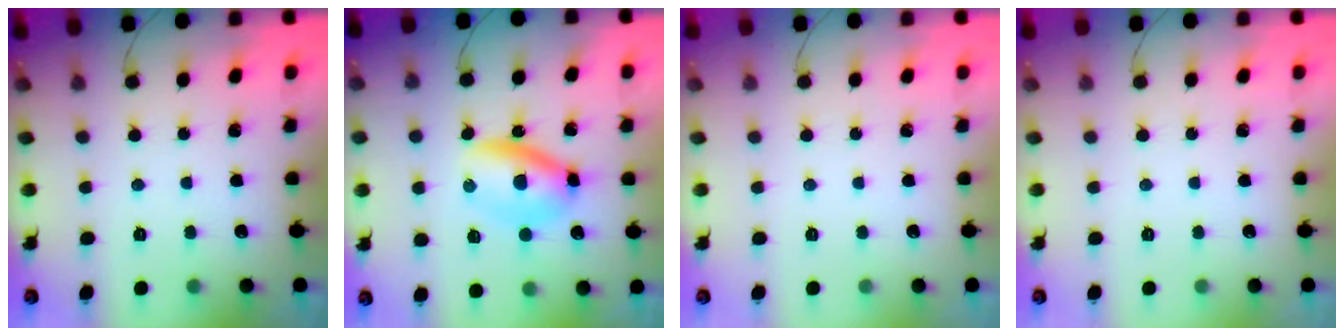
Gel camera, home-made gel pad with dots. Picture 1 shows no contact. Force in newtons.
{"total": 7.0, "press": 6.9, "slide": 1.1}
{"total": 0.0}
{"total": 0.0}